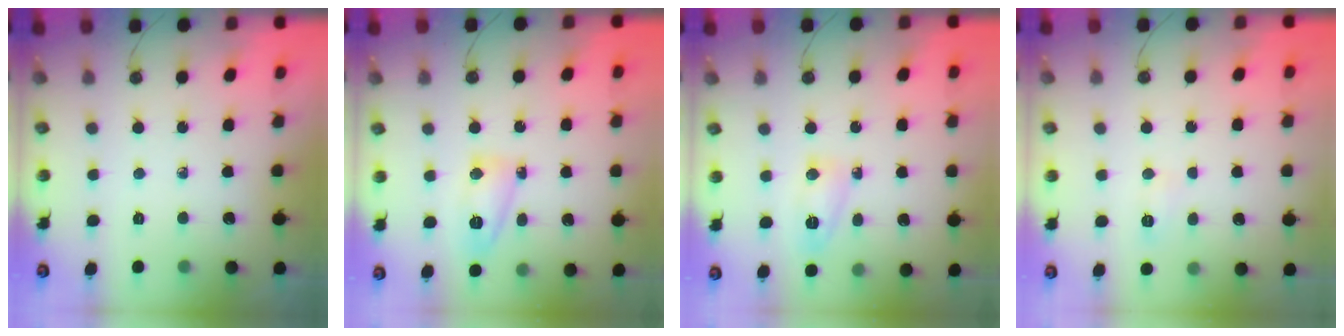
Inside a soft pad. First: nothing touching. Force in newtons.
{"total": 6.3, "press": 6.2, "slide": 1.1}
{"total": 5.1, "press": 5.0, "slide": 0.8}
{"total": 5.5, "press": 5.4, "slide": 0.8}